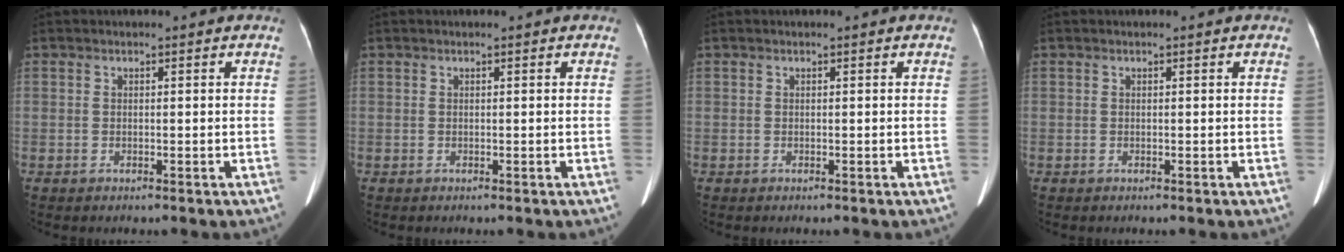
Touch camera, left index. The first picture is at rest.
{"total": 0.0}
{"total": 0.0}
{"total": 0.0}